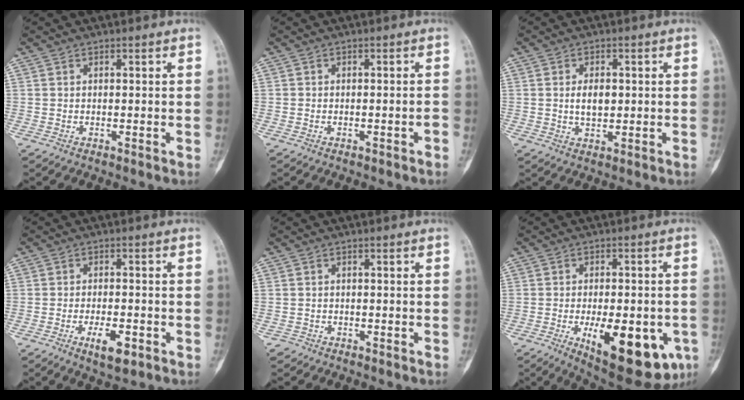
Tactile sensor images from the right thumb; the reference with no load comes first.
{"total": 1.2, "force": [-0.8, 0.3, 0.8], "torque": [-0.017, 0.013, -0.010]}
{"total": 3.9, "force": [0.3, 2.3, 3.1], "torque": [-0.044, -0.002, 0.007]}
{"total": 5.5, "force": [-2.4, 2.0, 4.5], "torque": [-0.074, 0.002, -0.035]}
{"total": 1.0, "force": [-0.7, 0.6, -0.2], "torque": [0.000, 0.002, -0.018]}
{"total": 18.8, "force": [-6.4, 7.9, 15.8], "torque": [-0.176, -0.004, -0.071]}